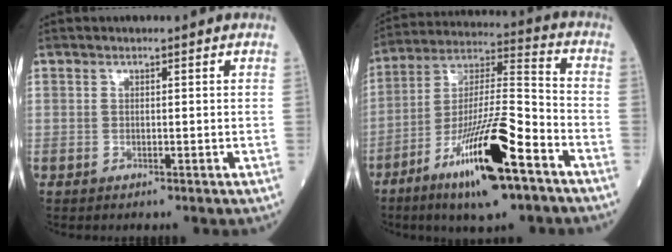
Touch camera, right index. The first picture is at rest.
{"total": 18.5, "force": [-9.9, 2.5, 15.5], "torque": [-0.298, -0.024, -0.169]}